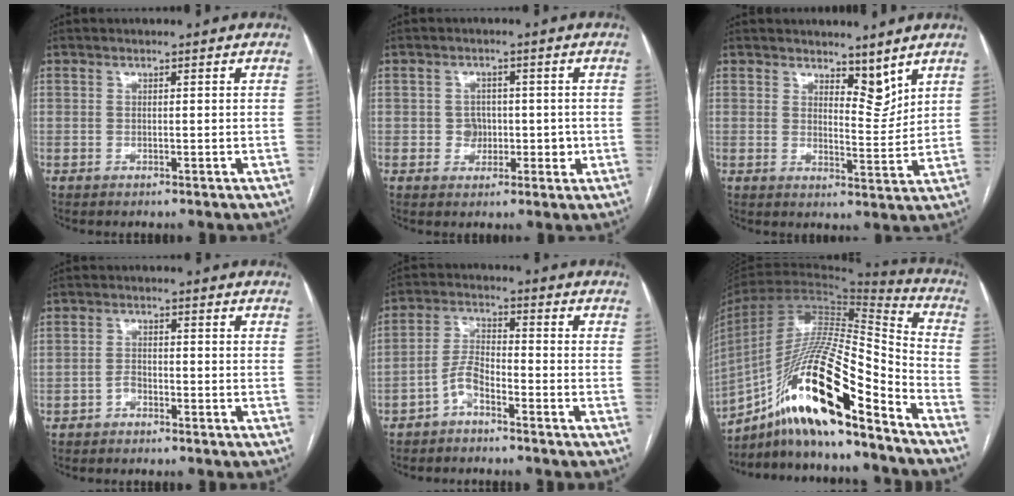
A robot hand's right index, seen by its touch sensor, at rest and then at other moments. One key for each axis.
{"total": 3.5, "fx": -0.2, "fy": 3.2, "fz": 1.5, "tx": -0.010, "ty": 0.009, "tz": -0.001}
{"total": 4.6, "fx": 3.8, "fy": 1.7, "fz": 2.1, "tx": -0.029, "ty": -0.010, "tz": 0.066}
{"total": 1.6, "fx": -1.2, "fy": 0.8, "fz": 0.8, "tx": -0.008, "ty": 0.005, "tz": -0.021}
{"total": 4.4, "fx": -3.0, "fy": 1.3, "fz": 3.0, "tx": -0.066, "ty": 0.010, "tz": -0.062}
{"total": 22.3, "fx": -13.8, "fy": 2.8, "fz": 17.4, "tx": -0.329, "ty": -0.006, "tz": -0.244}